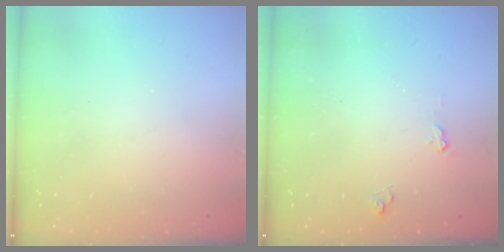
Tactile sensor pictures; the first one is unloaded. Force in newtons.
{"total": 4.7, "press": 4.7, "slide": 0.5}